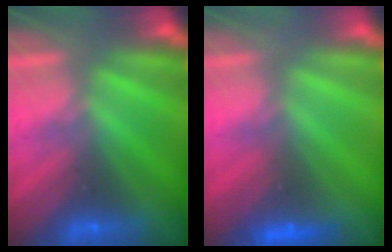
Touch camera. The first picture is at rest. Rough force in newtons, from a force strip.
{"total": 2.4}